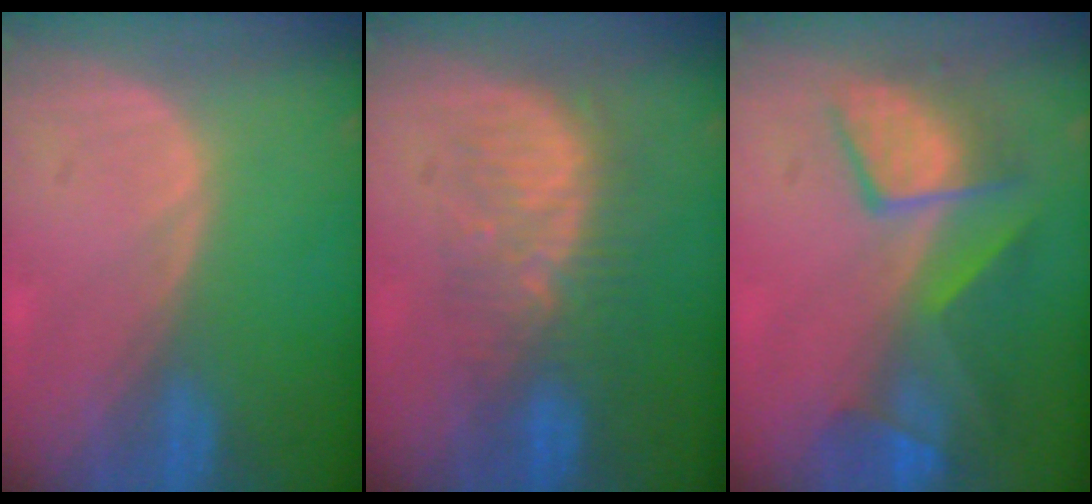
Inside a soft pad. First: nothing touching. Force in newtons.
{"total": 8.3, "press": 7.8, "slide": 2.8}
{"total": 8.6, "press": 8.2, "slide": 2.6}